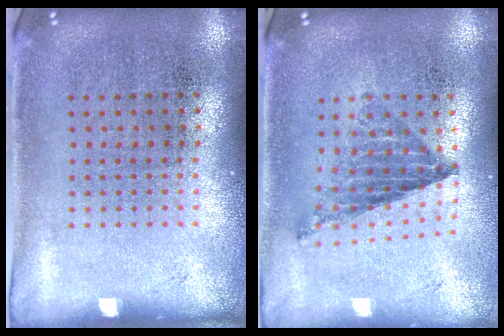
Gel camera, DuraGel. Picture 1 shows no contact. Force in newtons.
{"total": 0.8, "press": 0.8, "slide": 0.2}